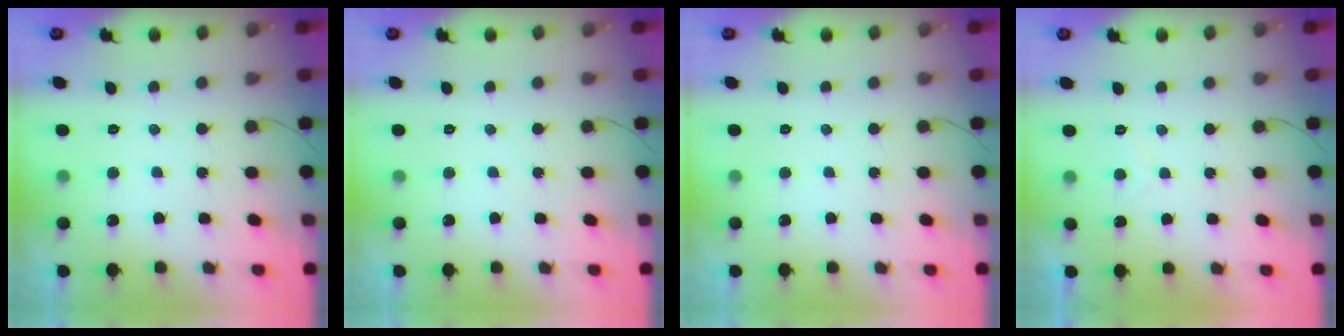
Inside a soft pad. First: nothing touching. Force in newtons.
{"total": 0.0}
{"total": 0.0}
{"total": 1.3, "press": 1.1, "slide": 0.7}